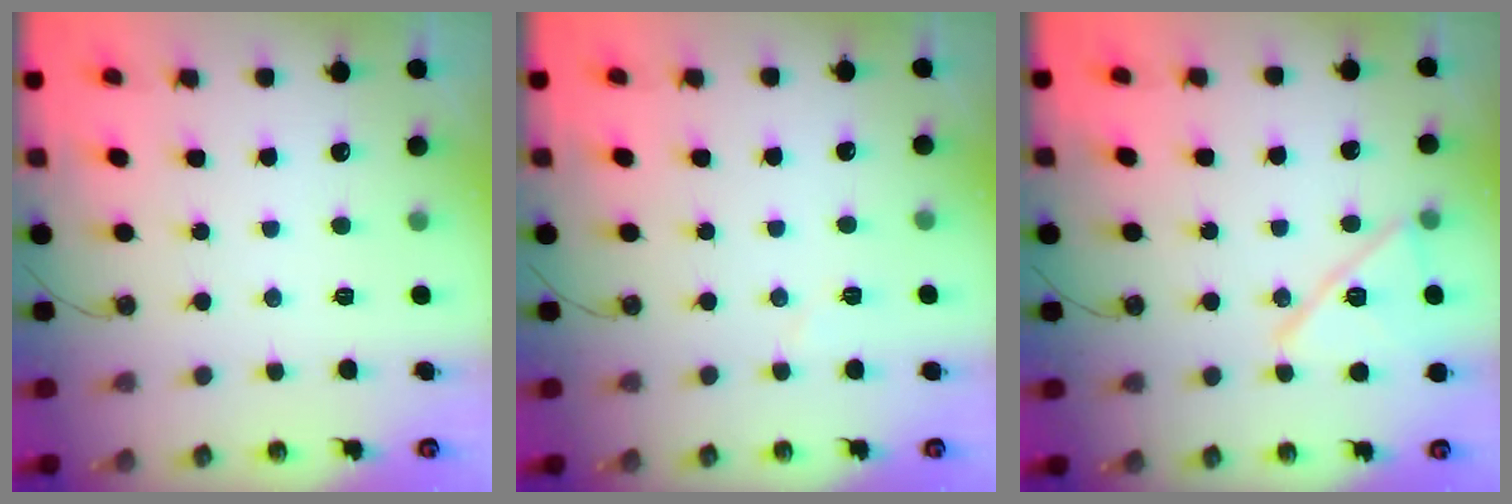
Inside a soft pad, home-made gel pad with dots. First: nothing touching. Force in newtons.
{"total": 3.3, "press": 3.0, "slide": 1.5}
{"total": 15.1, "press": 14.9, "slide": 2.7}